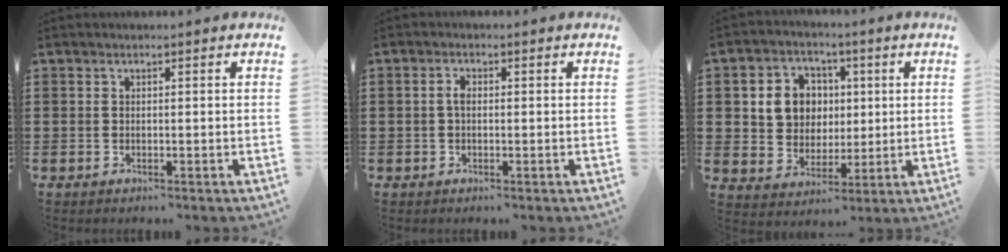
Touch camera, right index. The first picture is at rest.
{"total": 1.9, "force": [-0.1, 0.9, 1.6], "torque": [-0.040, 0.000, -0.004]}
{"total": 7.5, "force": [1.4, 6.8, 2.7], "torque": [-0.077, 0.019, 0.024]}